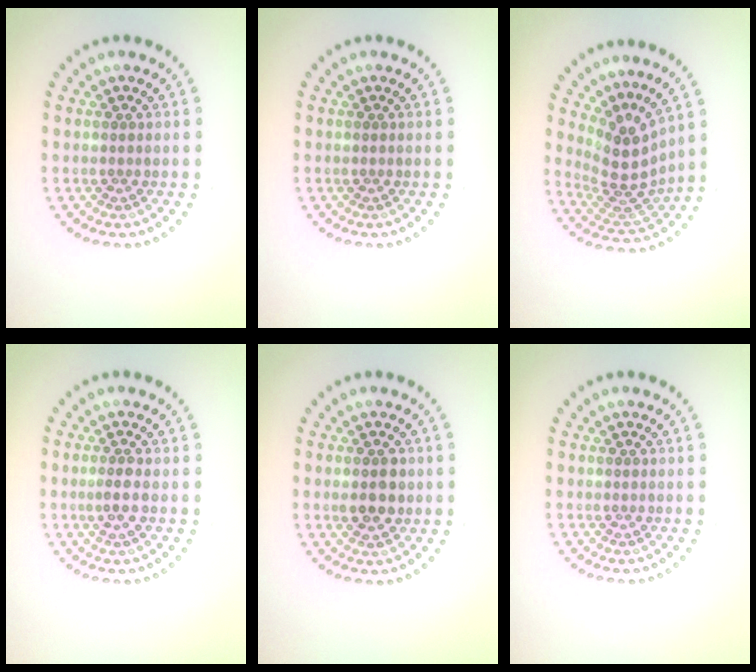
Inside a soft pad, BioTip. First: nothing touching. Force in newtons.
{"total": 0.0}
{"total": 4.0, "press": 2.8, "slide": 2.9}
{"total": 1.3, "press": 1.2, "slide": 0.5}
{"total": 2.3, "press": 2.3, "slide": 0.3}
{"total": 0.0}